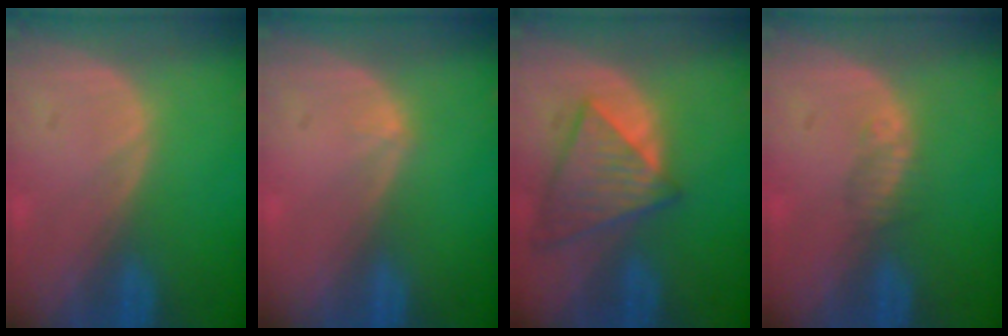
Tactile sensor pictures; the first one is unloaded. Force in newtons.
{"total": 0.6, "press": 0.4, "slide": 0.5}
{"total": 7.8, "press": 7.0, "slide": 3.4}
{"total": 1.5, "press": 1.3, "slide": 0.9}